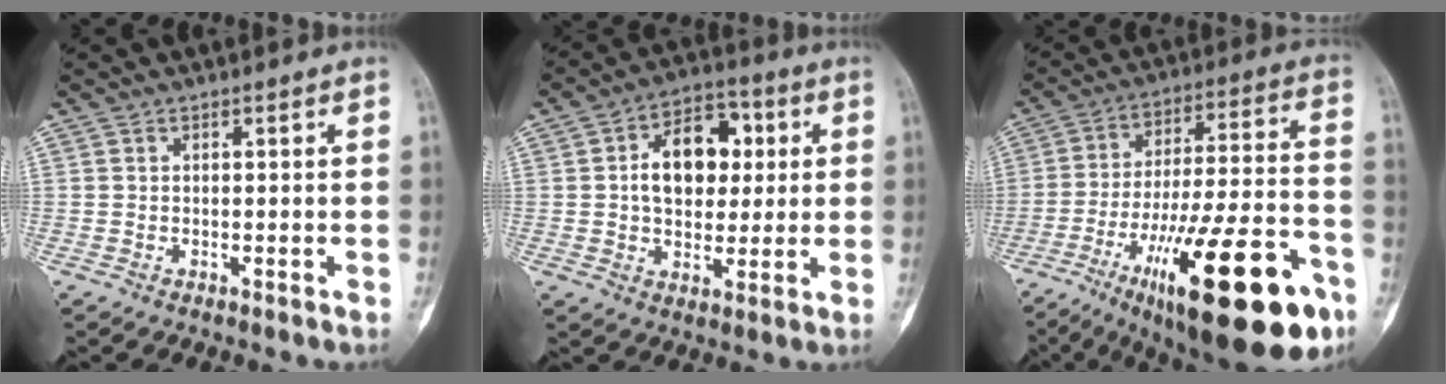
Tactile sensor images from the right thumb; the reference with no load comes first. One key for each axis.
{"total": 13.1, "fx": 2.1, "fy": 8.8, "fz": 9.4, "tx": -0.106, "ty": 0.014, "tz": 0.027}
{"total": 28.9, "fx": -14.2, "fy": 8.2, "fz": 23.8, "tx": -0.335, "ty": 0.060, "tz": -0.216}